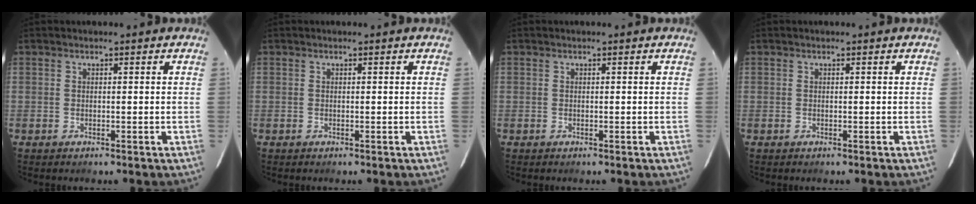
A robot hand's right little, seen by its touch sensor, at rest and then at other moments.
{"total": 0.0}
{"total": 0.0}
{"total": 0.0}